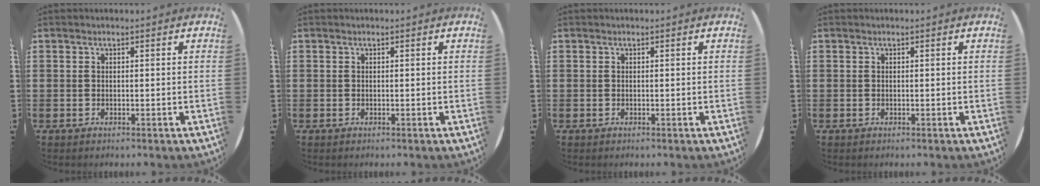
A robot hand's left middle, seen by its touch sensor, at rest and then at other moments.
{"total": 0.0}
{"total": 0.0}
{"total": 0.0}